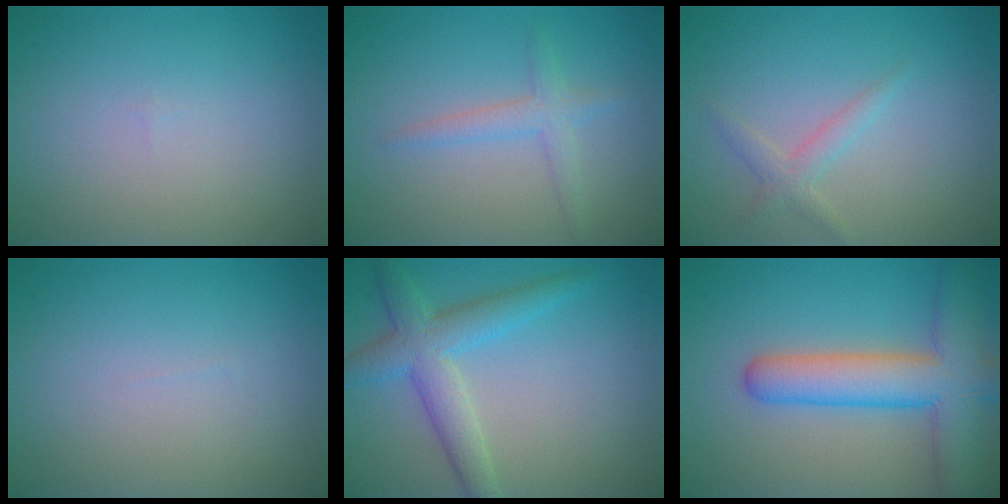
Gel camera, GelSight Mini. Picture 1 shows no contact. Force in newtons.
{"total": 2.0, "press": 2.0, "slide": 0.1}
{"total": 1.7, "press": 1.6, "slide": 0.1}
{"total": 0.0}
{"total": 4.6, "press": 4.6, "slide": 0.0}
{"total": 8.0, "press": 8.0, "slide": 0.5}